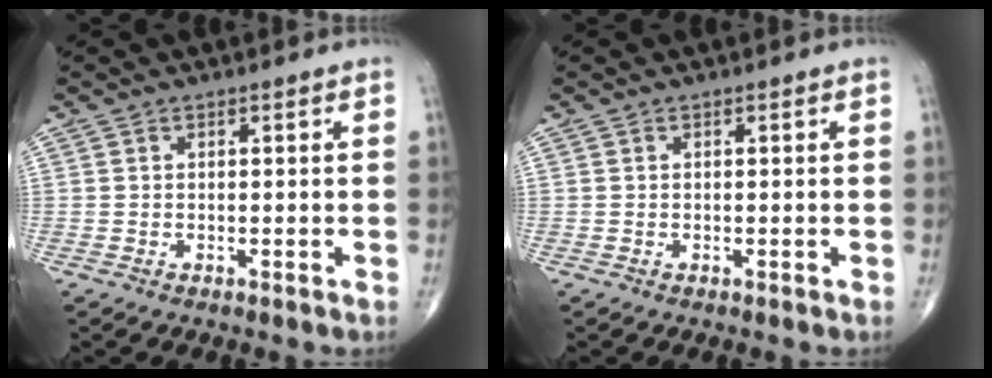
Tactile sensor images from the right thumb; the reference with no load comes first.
{"total": 0.0}